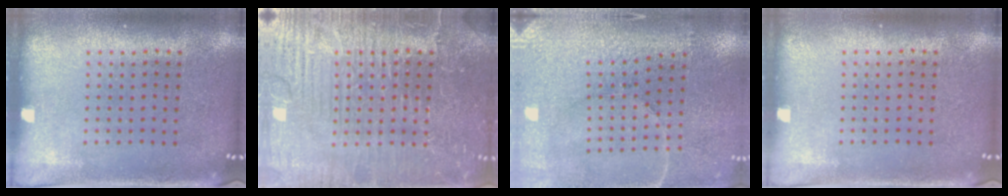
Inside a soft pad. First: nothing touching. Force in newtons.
{"total": 5.2, "press": 5.1, "slide": 0.6}
{"total": 3.2, "press": 3.2, "slide": 0.2}
{"total": 0.0}